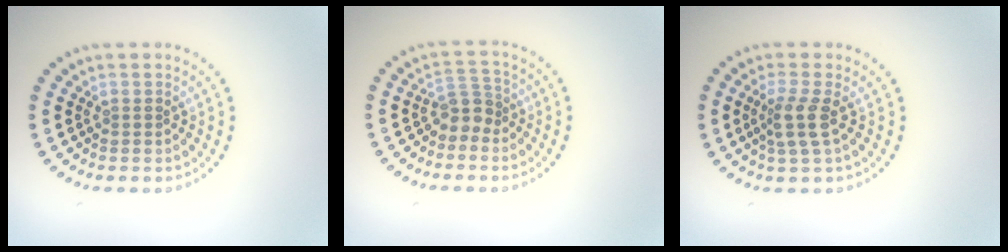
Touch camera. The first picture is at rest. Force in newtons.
{"total": 2.3, "press": 1.8, "slide": 1.4}
{"total": 2.5, "press": 2.0, "slide": 1.5}